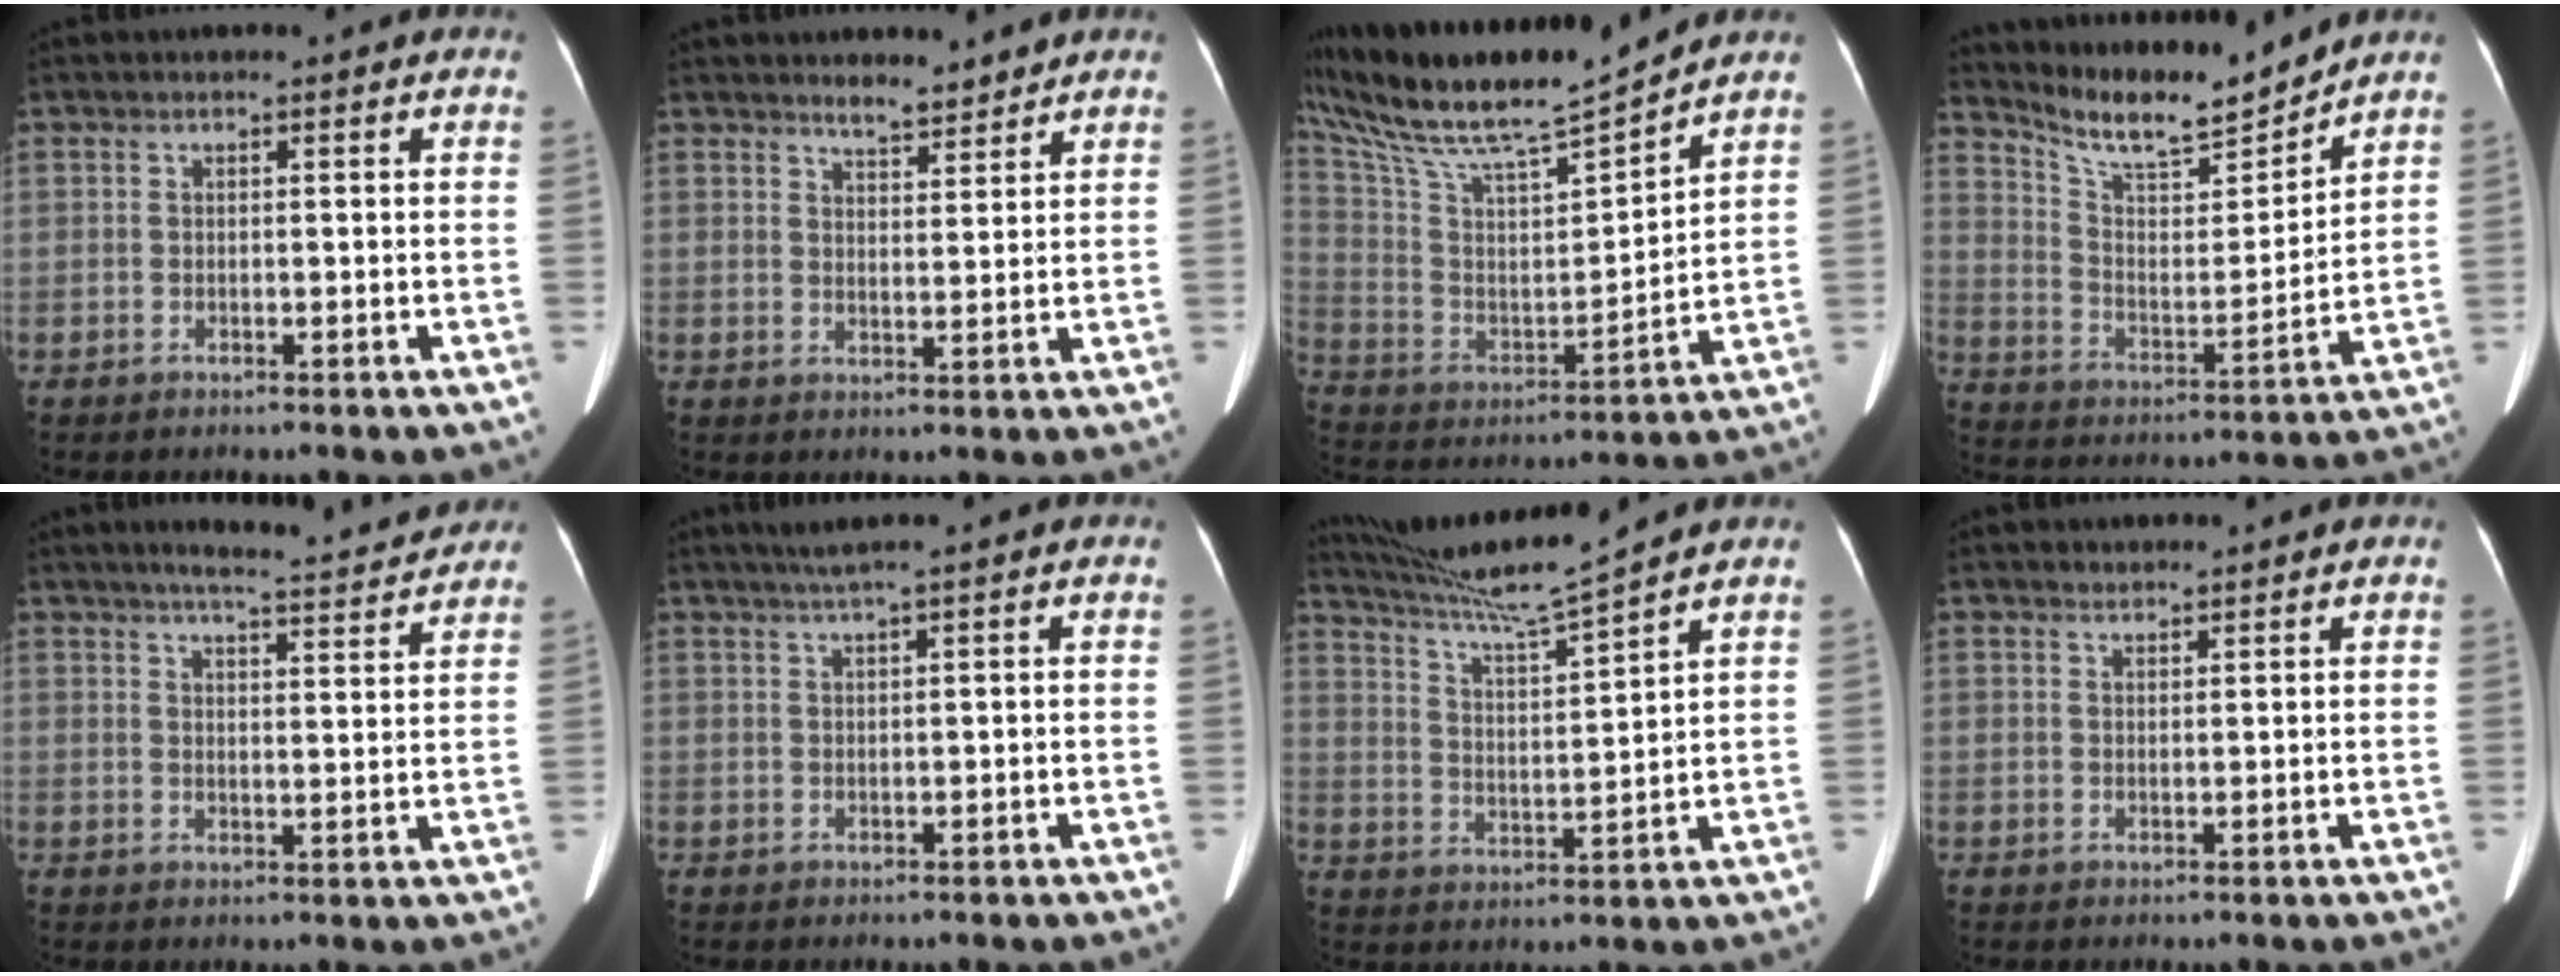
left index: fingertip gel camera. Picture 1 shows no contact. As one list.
[{"total": 3.3, "force": [3.1, 0.7, 0.8], "torque": [-0.014, -0.007, 0.050]}, {"total": 19.4, "force": [17.4, 0.2, 8.7], "torque": [-0.179, -0.006, 0.313]}, {"total": 12.5, "force": [11.9, 0.7, 3.7], "torque": [-0.078, -0.015, 0.211]}, {"total": 11.8, "force": [10.8, 0.7, 4.6], "torque": [-0.067, 0.002, 0.133]}, {"total": 2.6, "force": [1.9, -0.7, 1.7], "torque": [-0.036, 0.005, 0.041]}, {"total": 10.9, "force": [9.8, -2.6, 4.1], "torque": [-0.078, -0.010, 0.180]}, {"total": 1.1, "force": [1.0, 0.3, 0.0], "torque": [-0.004, -0.002, 0.020]}]